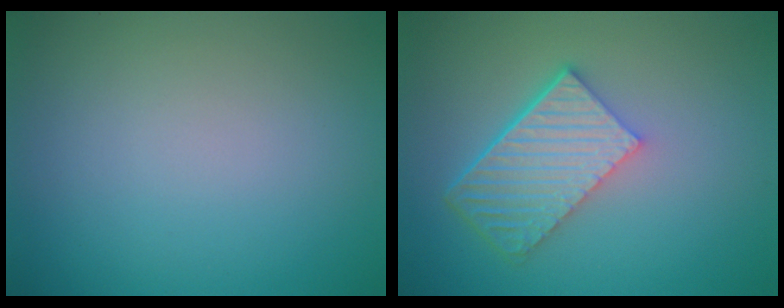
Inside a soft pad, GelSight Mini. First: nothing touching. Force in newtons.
{"total": 6.1, "press": 4.2, "slide": 4.4}